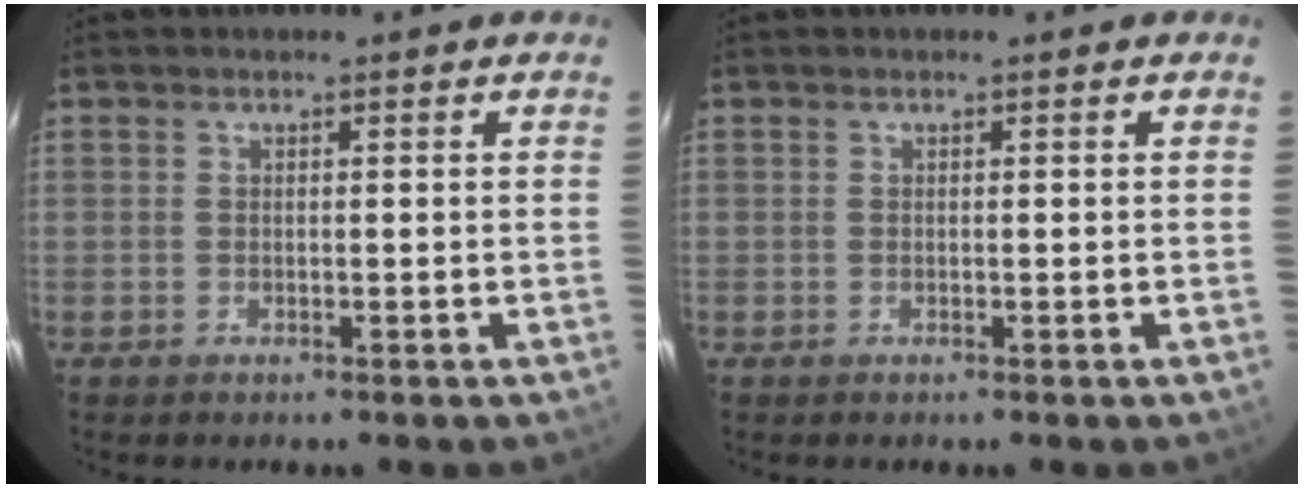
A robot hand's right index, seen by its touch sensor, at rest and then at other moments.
{"total": 0.0}